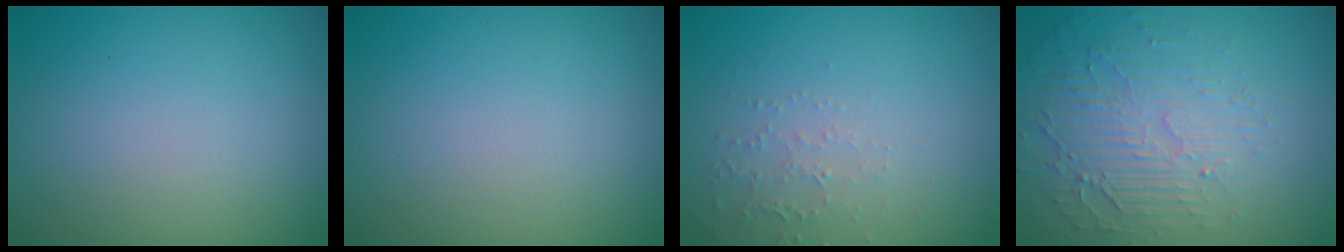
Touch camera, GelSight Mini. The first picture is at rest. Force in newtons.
{"total": 0.0}
{"total": 1.5, "press": 1.5, "slide": 0.5}
{"total": 5.5, "press": 3.3, "slide": 4.4}